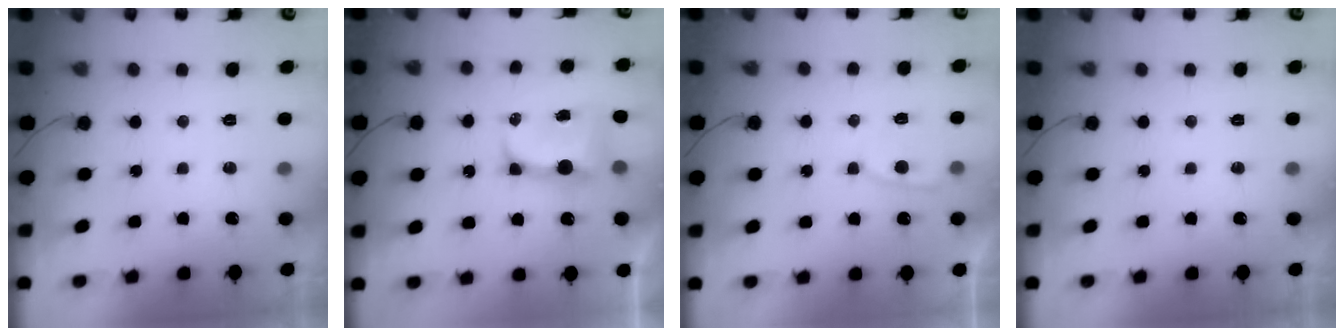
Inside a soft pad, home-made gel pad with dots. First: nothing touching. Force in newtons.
{"total": 9.6, "press": 9.5, "slide": 1.3}
{"total": 3.9, "press": 3.9, "slide": 0.4}
{"total": 0.0}